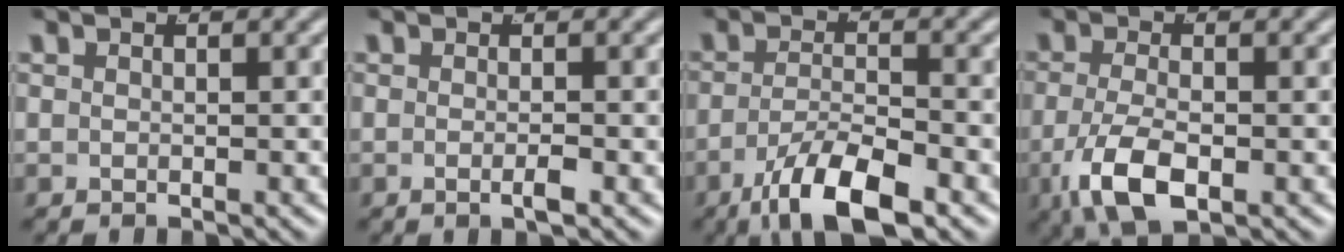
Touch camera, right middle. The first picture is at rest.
{"total": 1.1, "force": [-0.7, 0.0, 0.9], "torque": [-0.014, -0.002, -0.012]}
{"total": 6.6, "force": [-4.1, 1.6, 4.8], "torque": [-0.075, -0.018, -0.060]}
{"total": 5.4, "force": [-2.1, 2.4, 4.3], "torque": [-0.093, -0.030, -0.019]}